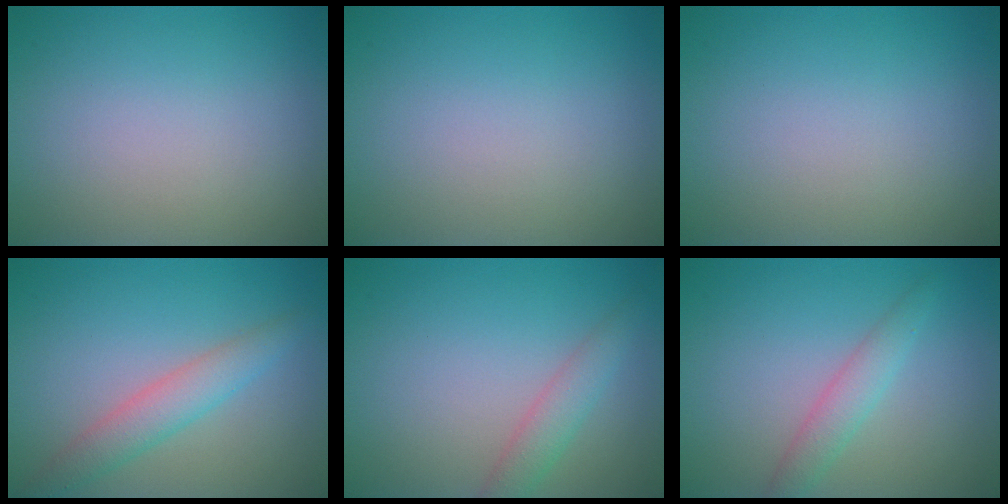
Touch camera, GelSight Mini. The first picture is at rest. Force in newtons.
{"total": 0.0}
{"total": 0.0}
{"total": 3.1, "press": 3.1, "slide": 0.2}
{"total": 2.2, "press": 2.2, "slide": 0.1}
{"total": 2.2, "press": 2.2, "slide": 0.0}